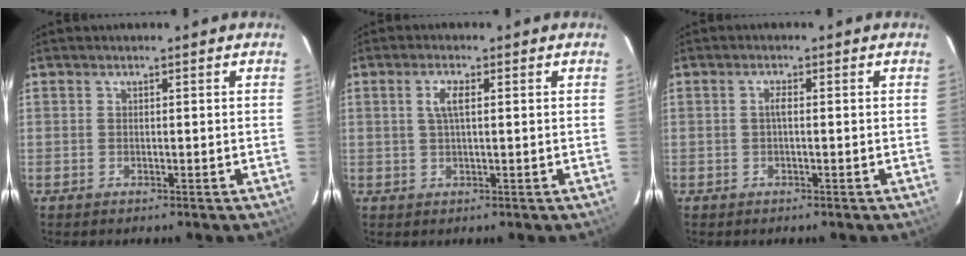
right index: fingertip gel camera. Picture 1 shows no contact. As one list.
[{"total": 3.0, "force": [0.7, 0.8, 2.8], "torque": [-0.058, 0.004, 0.015]}, {"total": 1.2, "force": [-0.1, 0.2, 1.2], "torque": [-0.023, 0.005, -0.003]}]